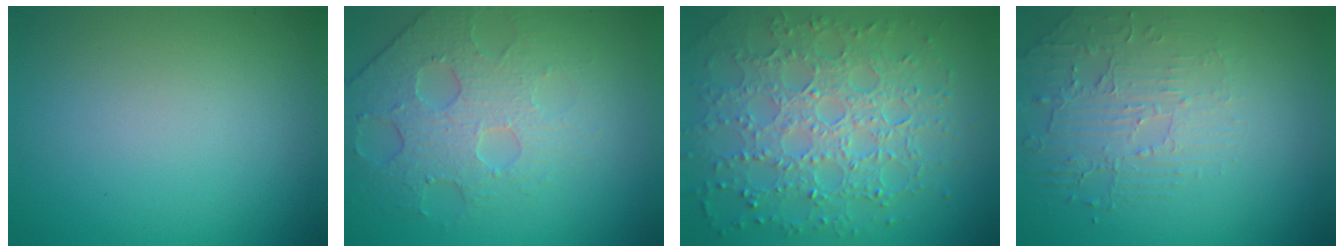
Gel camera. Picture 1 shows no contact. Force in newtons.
{"total": 4.1, "press": 3.9, "slide": 1.3}
{"total": 7.7, "press": 5.7, "slide": 5.2}
{"total": 2.2, "press": 1.7, "slide": 1.5}